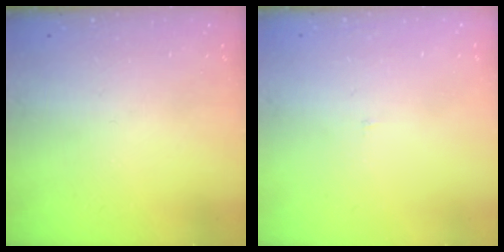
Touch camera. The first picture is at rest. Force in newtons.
{"total": 2.0, "press": 2.0, "slide": 0.1}